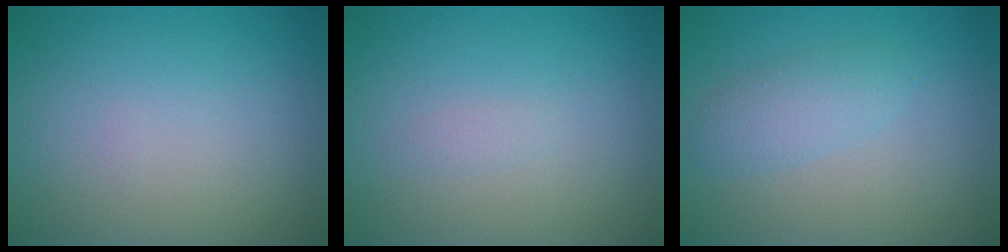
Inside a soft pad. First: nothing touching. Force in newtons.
{"total": 0.5, "press": 0.5, "slide": 0.0}
{"total": 2.0, "press": 2.0, "slide": 0.1}